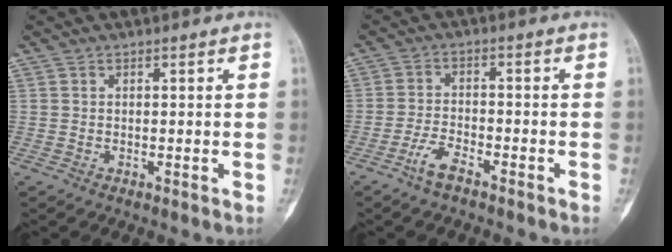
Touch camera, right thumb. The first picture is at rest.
{"total": 4.2, "force": [-3.1, 1.4, 2.5], "torque": [-0.056, 0.021, -0.062]}